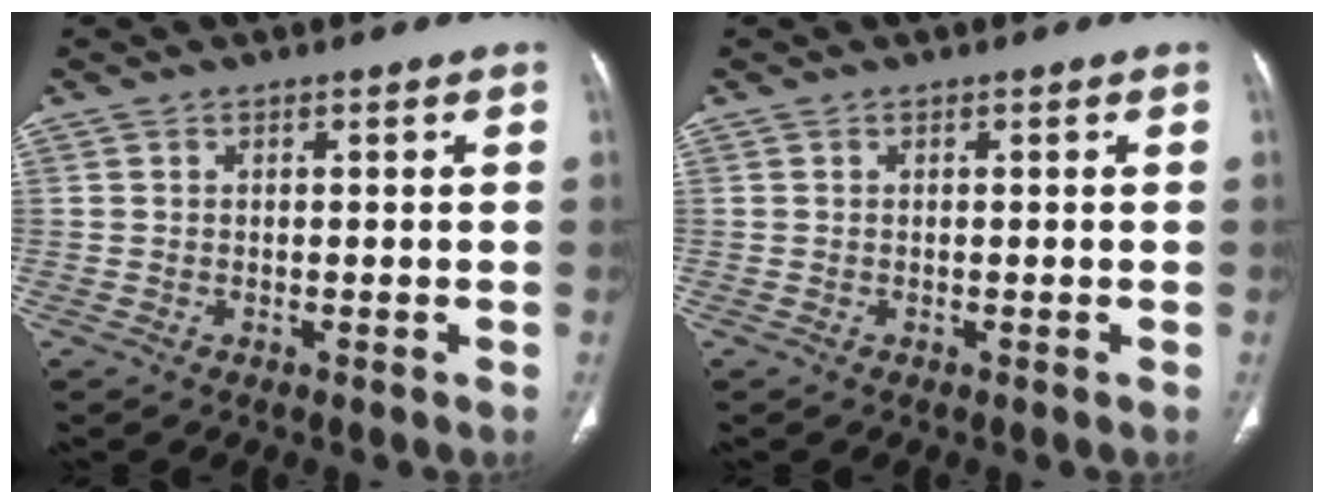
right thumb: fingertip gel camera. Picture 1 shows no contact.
{"total": 0.0}